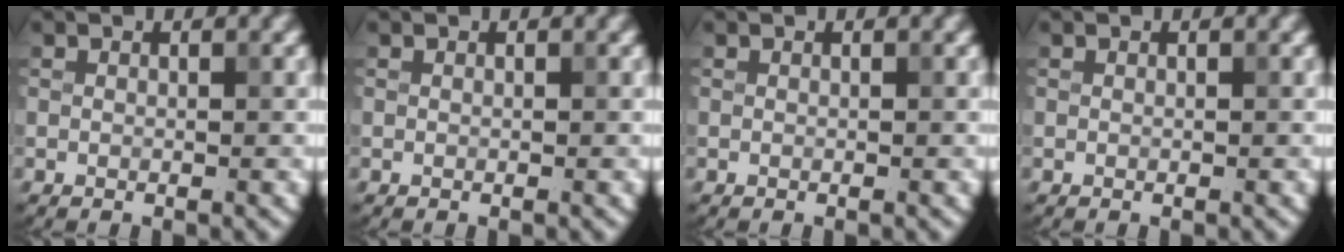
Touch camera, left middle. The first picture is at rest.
{"total": 0.0}
{"total": 0.0}
{"total": 0.0}